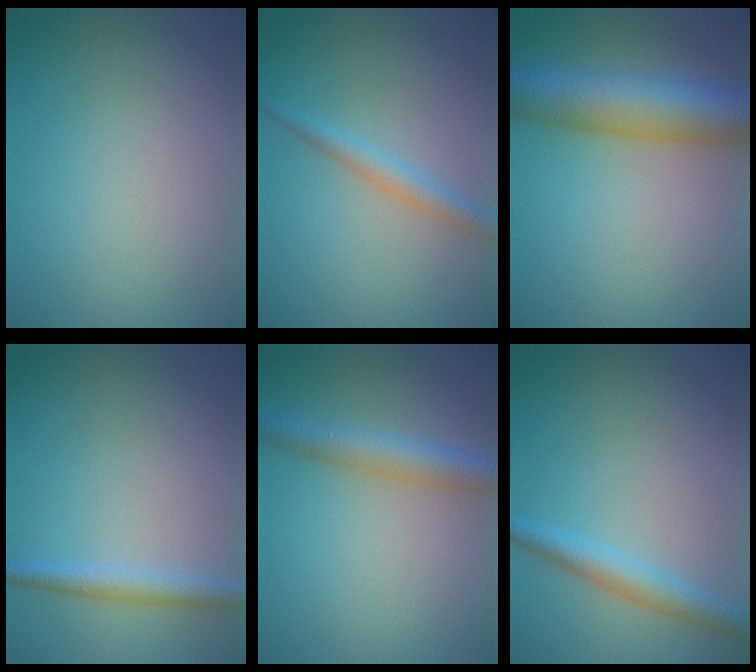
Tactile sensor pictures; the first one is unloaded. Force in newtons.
{"total": 2.2, "press": 2.1, "slide": 0.1}
{"total": 9.7, "press": 9.7, "slide": 0.3}
{"total": 2.3, "press": 2.3, "slide": 0.0}
{"total": 4.0, "press": 4.0, "slide": 0.1}
{"total": 2.8, "press": 2.8, "slide": 0.1}